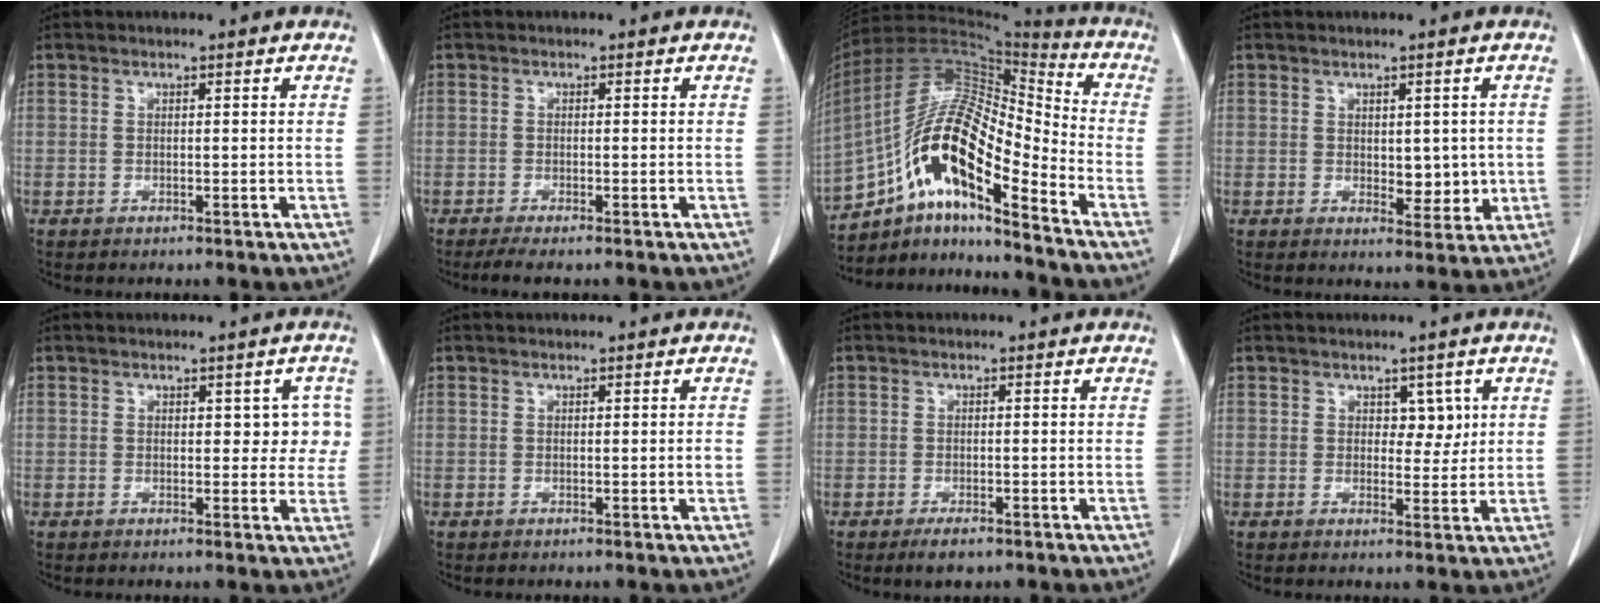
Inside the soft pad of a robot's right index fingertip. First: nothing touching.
{"total": 2.8, "force": [-2.2, 0.0, 1.7], "torque": [-0.028, -0.007, -0.036]}
{"total": 18.4, "force": [-10.0, 4.1, 14.9], "torque": [-0.294, 0.023, -0.173]}
{"total": 4.5, "force": [0.1, 2.5, 3.7], "torque": [-0.041, -0.008, 0.011]}
{"total": 3.8, "force": [0.9, 2.3, 2.9], "torque": [-0.018, 0.013, 0.009]}
{"total": 0.6, "force": [-0.1, -0.1, 0.6], "torque": [-0.008, -0.001, 0.000]}
{"total": 2.5, "force": [-1.7, 0.9, 1.6], "torque": [-0.030, -0.003, -0.023]}
{"total": 3.0, "force": [1.1, 1.9, 2.0], "torque": [-0.018, 0.000, 0.016]}